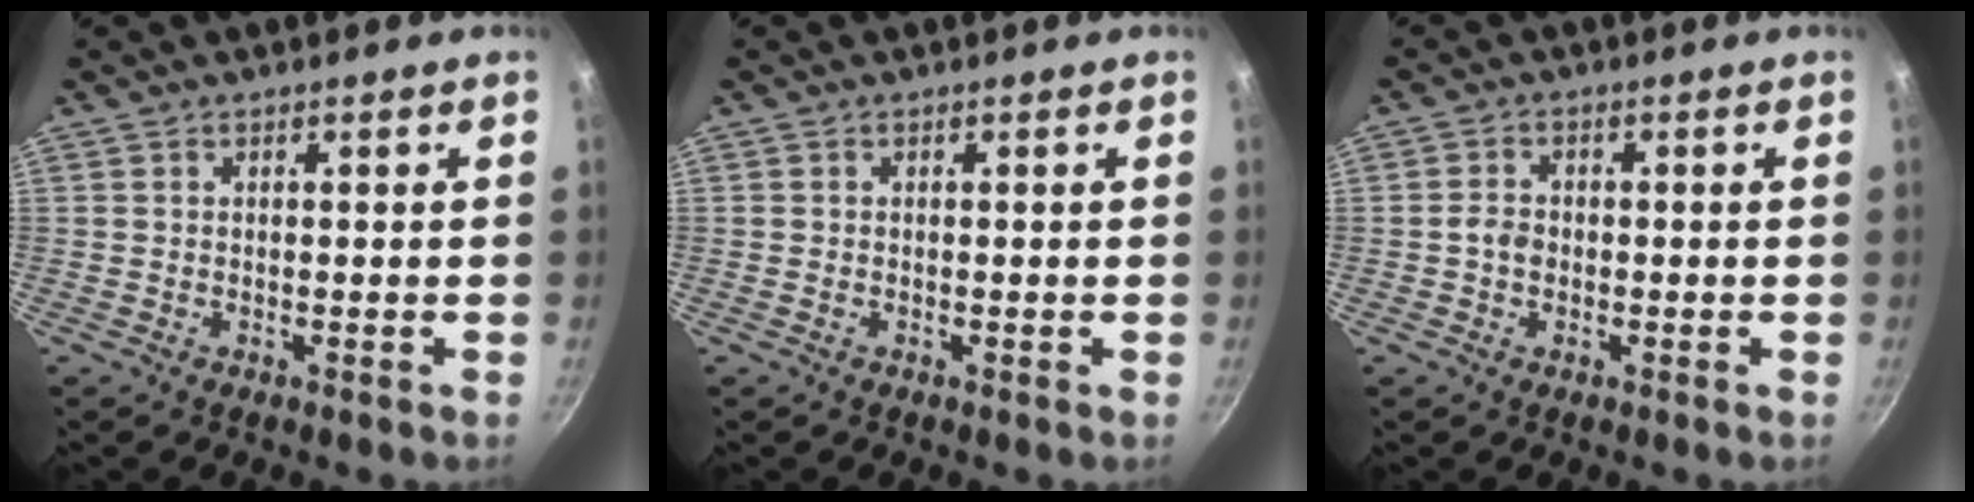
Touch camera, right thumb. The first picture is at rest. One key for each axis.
{"total": 0.0}
{"total": 2.8, "fx": -0.5, "fy": 2.2, "fz": 1.6, "tx": -0.026, "ty": 0.013, "tz": -0.012}